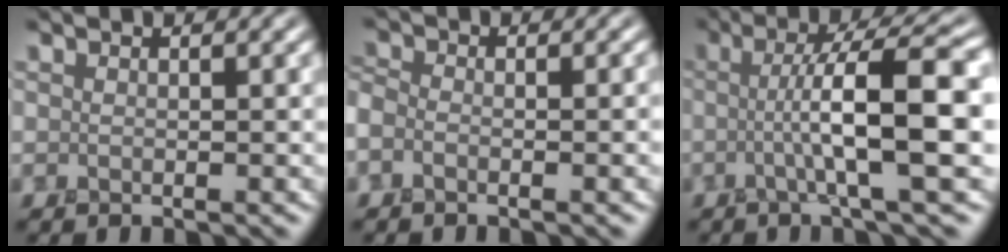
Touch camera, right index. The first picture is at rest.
{"total": 2.8, "force": [-1.2, 1.7, 1.9], "torque": [-0.023, 0.011, -0.034]}
{"total": 8.4, "force": [-0.6, 1.3, 8.3], "torque": [-0.124, 0.012, -0.015]}